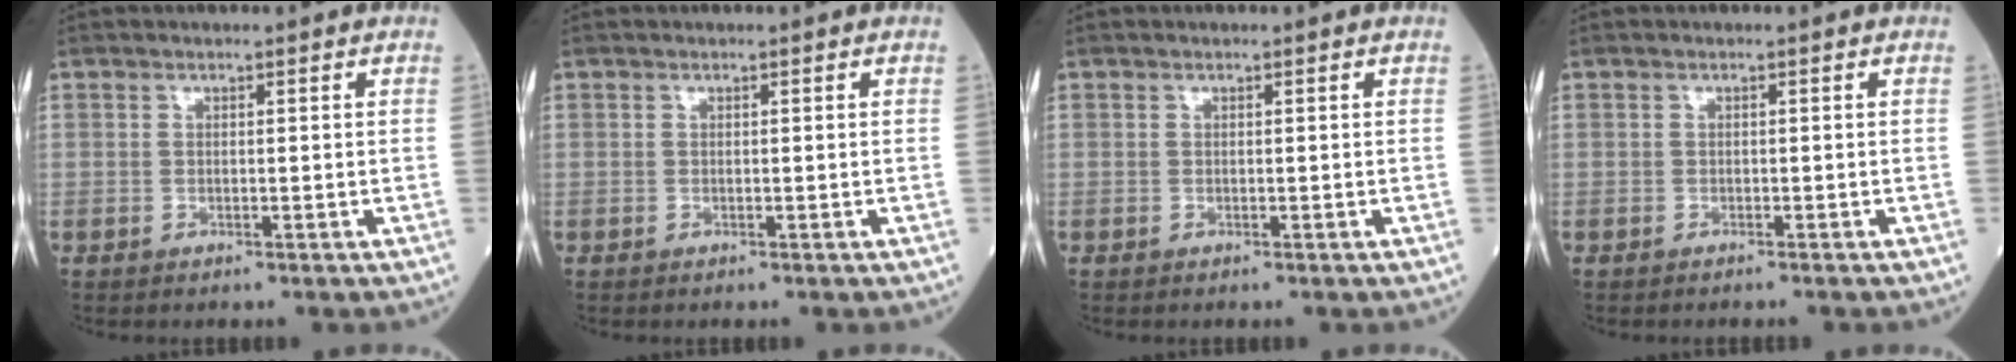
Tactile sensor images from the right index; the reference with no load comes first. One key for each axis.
{"total": 0.0}
{"total": 0.0}
{"total": 0.8, "fx": -0.7, "fy": -0.1, "fz": 0.2, "tx": 0.000, "ty": -0.001, "tz": -0.013}